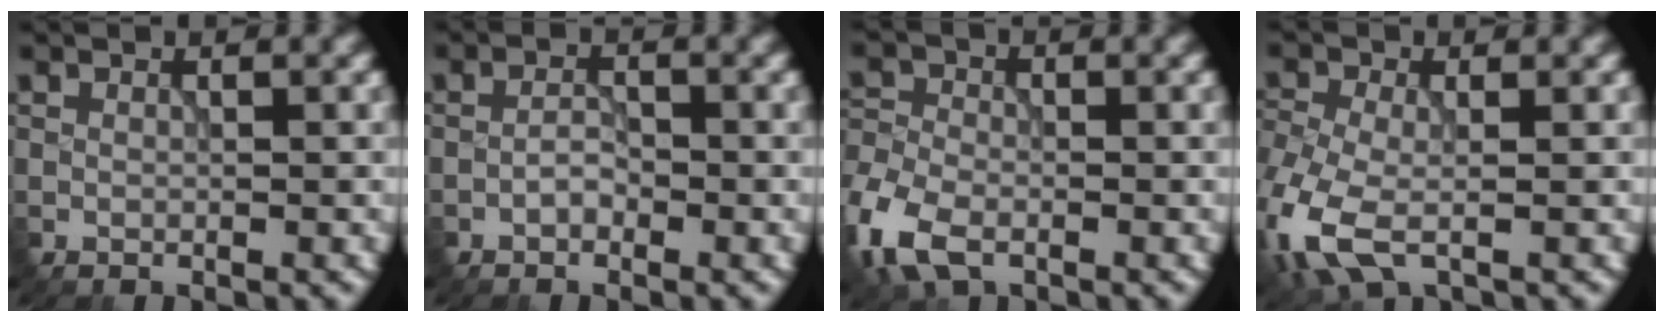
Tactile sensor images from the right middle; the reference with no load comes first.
{"total": 1.2, "force": [-0.7, 0.6, 0.8], "torque": [-0.014, 0.003, -0.017]}
{"total": 6.7, "force": [-3.5, 4.1, 4.0], "torque": [-0.103, -0.013, -0.081]}
{"total": 6.8, "force": [-2.5, 4.0, 4.9], "torque": [-0.127, -0.014, -0.061]}